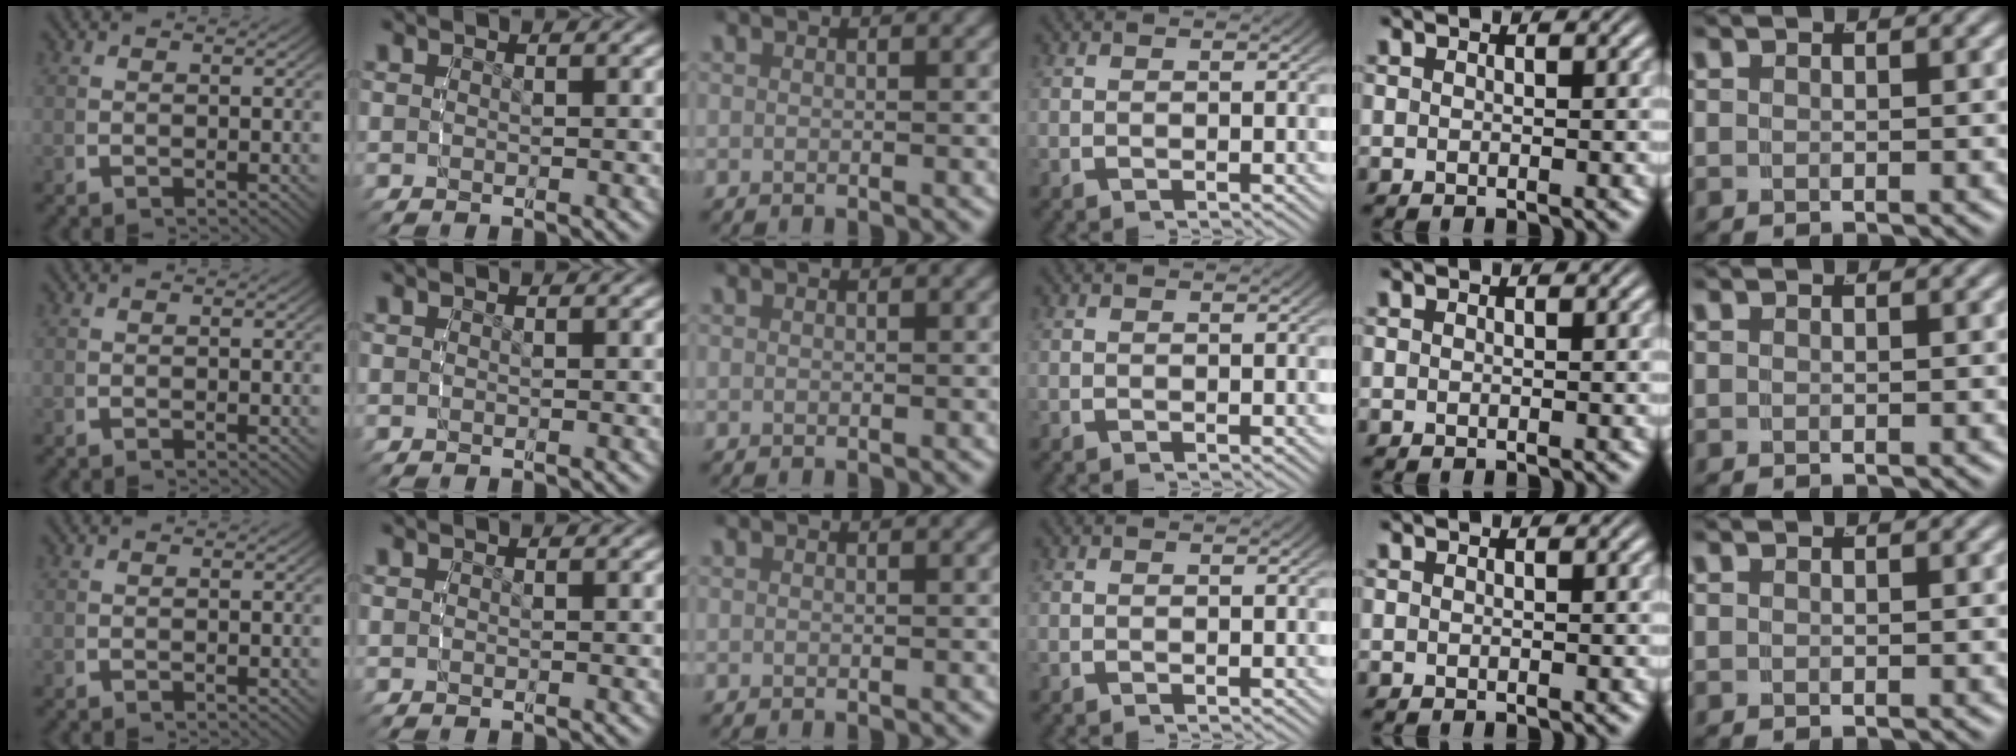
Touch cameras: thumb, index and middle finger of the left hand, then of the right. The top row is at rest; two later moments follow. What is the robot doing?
{"motion": "reach", "object": "paper"}